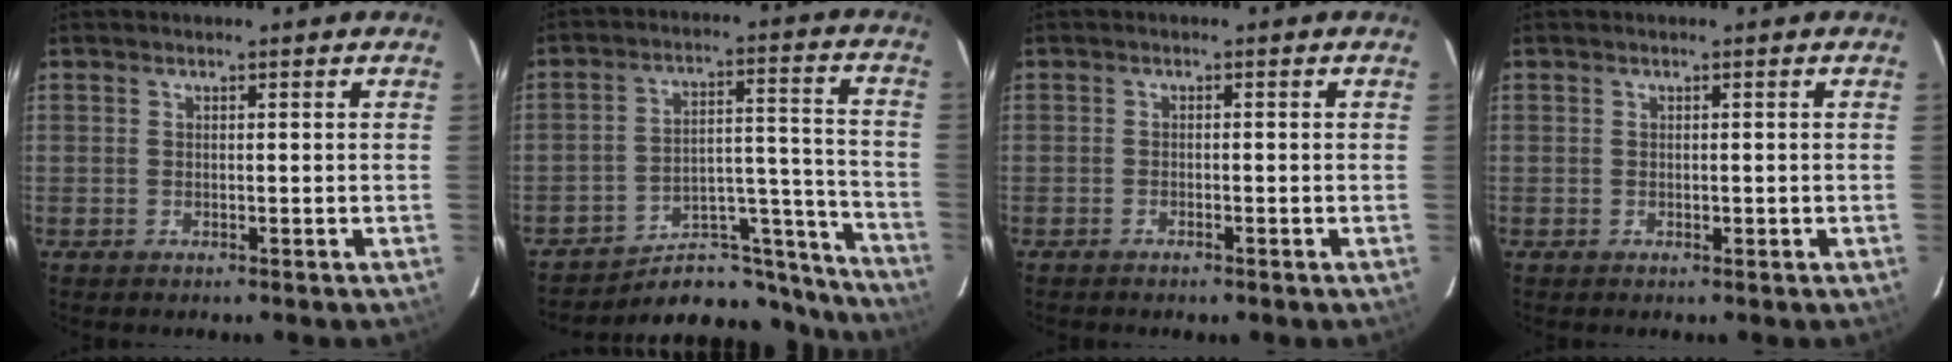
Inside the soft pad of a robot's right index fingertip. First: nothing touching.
{"total": 20.0, "force": [-18.9, 5.0, 4.6], "torque": [-0.041, 0.051, -0.268]}
{"total": 1.2, "force": [-0.8, 0.4, 0.8], "torque": [-0.021, -0.001, -0.010]}
{"total": 0.7, "force": [-0.2, 0.4, 0.5], "torque": [-0.014, -0.001, -0.003]}